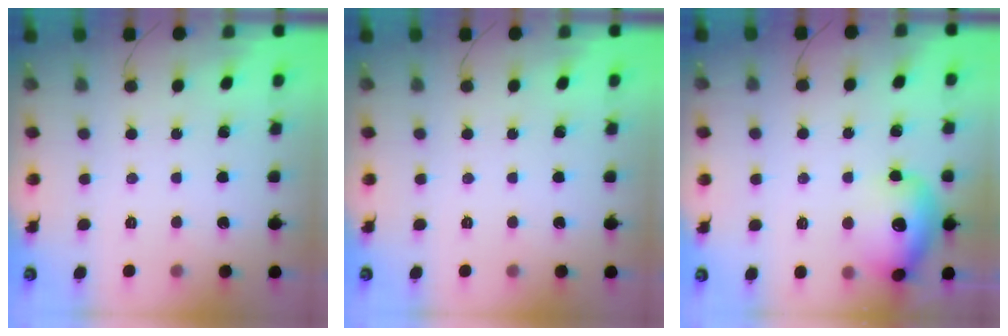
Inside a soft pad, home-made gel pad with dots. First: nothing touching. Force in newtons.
{"total": 0.0}
{"total": 16.8, "press": 15.9, "slide": 5.5}